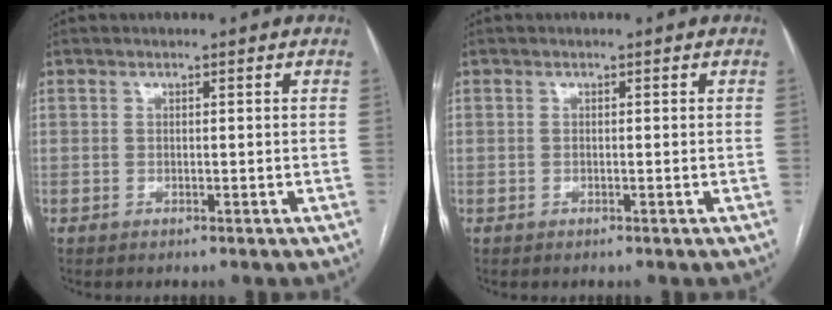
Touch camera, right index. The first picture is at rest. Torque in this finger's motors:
{"motor_torque": [0.45, 0.15, 0.31, 0.09]}